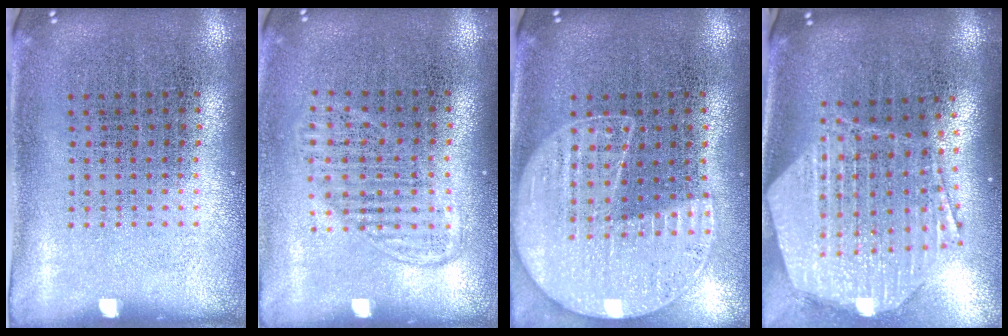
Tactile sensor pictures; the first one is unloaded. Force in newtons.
{"total": 1.3, "press": 1.2, "slide": 0.6}
{"total": 1.3, "press": 1.2, "slide": 0.3}
{"total": 2.9, "press": 2.3, "slide": 1.8}